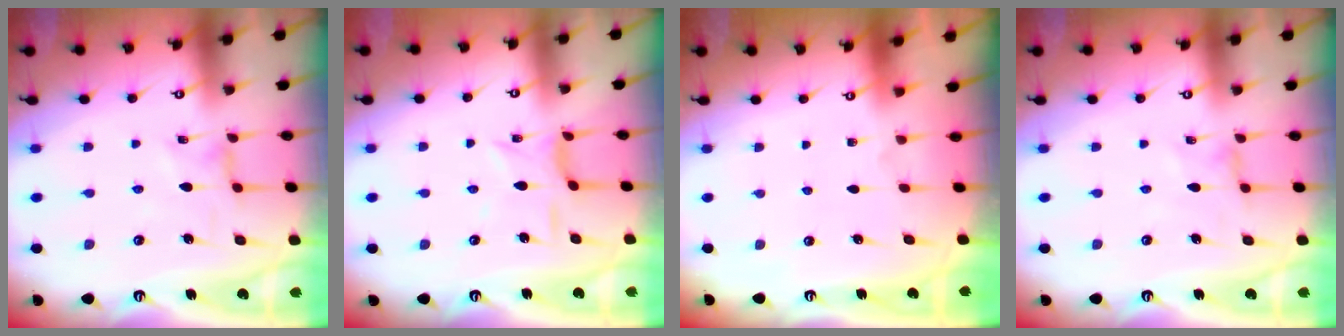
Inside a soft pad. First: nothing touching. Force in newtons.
{"total": 4.8, "press": 4.8, "slide": 0.3}
{"total": 0.0}
{"total": 0.0}